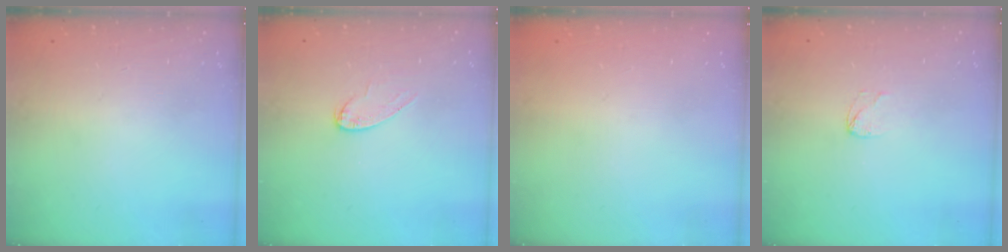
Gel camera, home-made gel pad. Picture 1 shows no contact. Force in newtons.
{"total": 6.8, "press": 6.7, "slide": 0.6}
{"total": 0.0}
{"total": 2.5, "press": 2.5, "slide": 0.2}